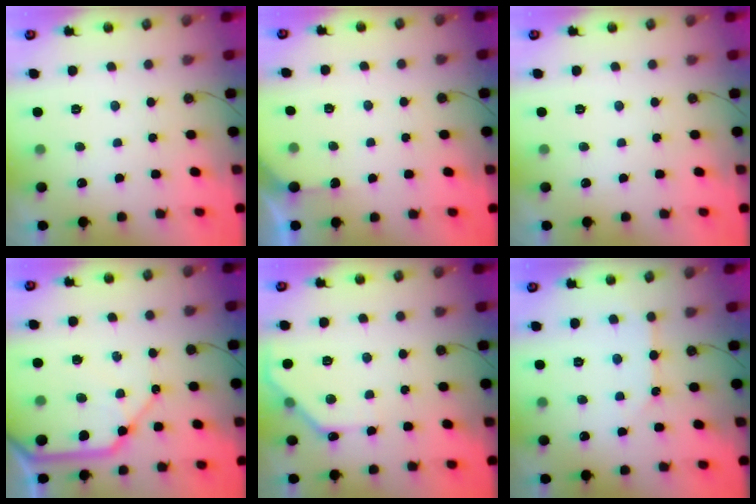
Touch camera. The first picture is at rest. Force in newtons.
{"total": 2.3, "press": 2.3, "slide": 0.3}
{"total": 0.0}
{"total": 15.7, "press": 15.5, "slide": 2.1}
{"total": 9.0, "press": 9.0, "slide": 0.5}
{"total": 2.7, "press": 2.7, "slide": 0.2}